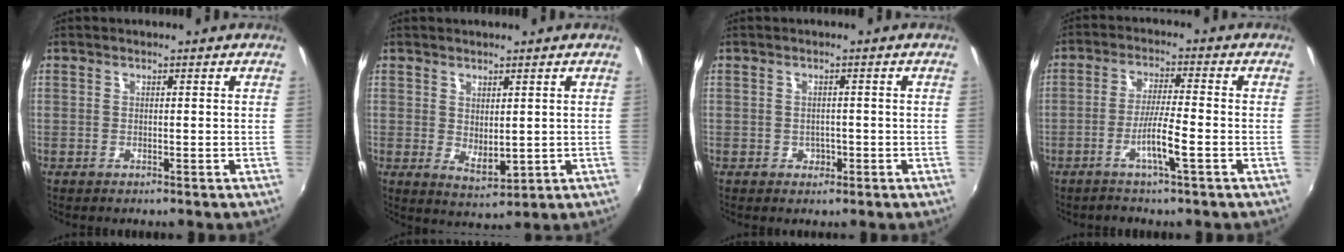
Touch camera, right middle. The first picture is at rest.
{"total": 3.9, "force": [1.1, 2.3, 3.0], "torque": [-0.046, -0.011, 0.023]}
{"total": 1.8, "force": [-0.5, 1.6, 0.5], "torque": [-0.008, -0.002, -0.005]}
{"total": 5.4, "force": [-2.6, -0.1, 4.7], "torque": [-0.092, -0.001, -0.049]}